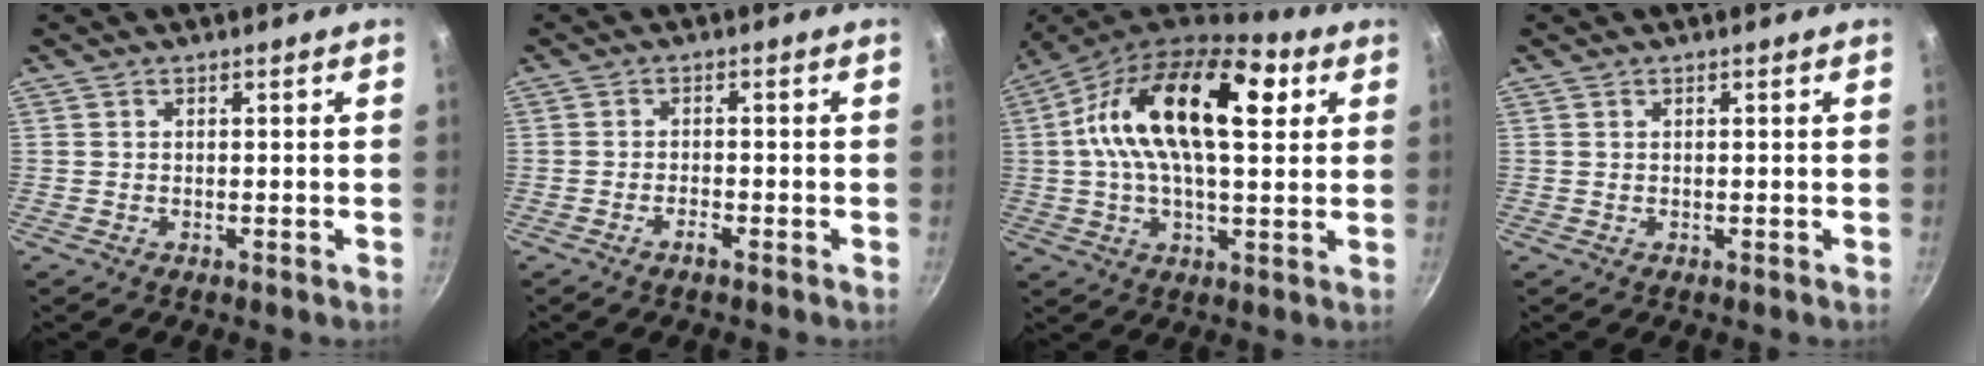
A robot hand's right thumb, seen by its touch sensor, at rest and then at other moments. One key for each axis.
{"total": 1.8, "fx": -1.2, "fy": 0.2, "fz": 1.3, "tx": -0.027, "ty": 0.010, "tz": -0.024}
{"total": 20.4, "fx": 5.5, "fy": 9.8, "fz": 17.0, "tx": -0.274, "ty": 0.006, "tz": 0.072}
{"total": 0.0}